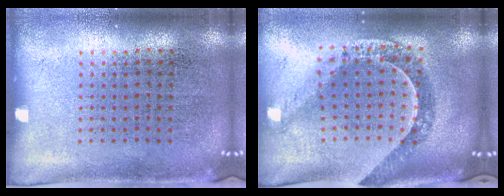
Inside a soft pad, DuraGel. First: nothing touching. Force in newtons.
{"total": 1.2, "press": 1.2, "slide": 0.4}